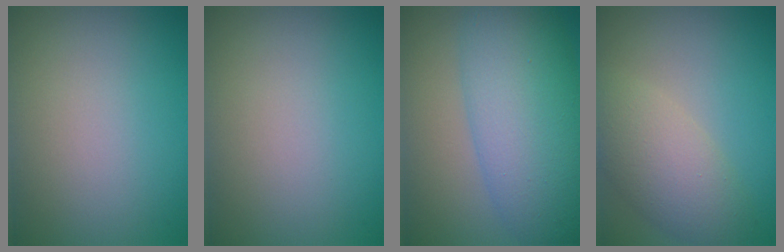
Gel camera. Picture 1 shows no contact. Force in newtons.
{"total": 0.0}
{"total": 9.7, "press": 9.7, "slide": 0.1}
{"total": 4.7, "press": 4.6, "slide": 0.5}